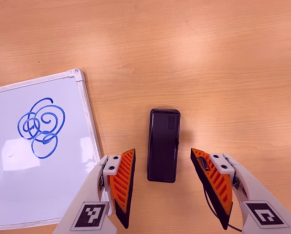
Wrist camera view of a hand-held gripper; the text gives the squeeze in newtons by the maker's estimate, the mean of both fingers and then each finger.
{"total": 0.0}